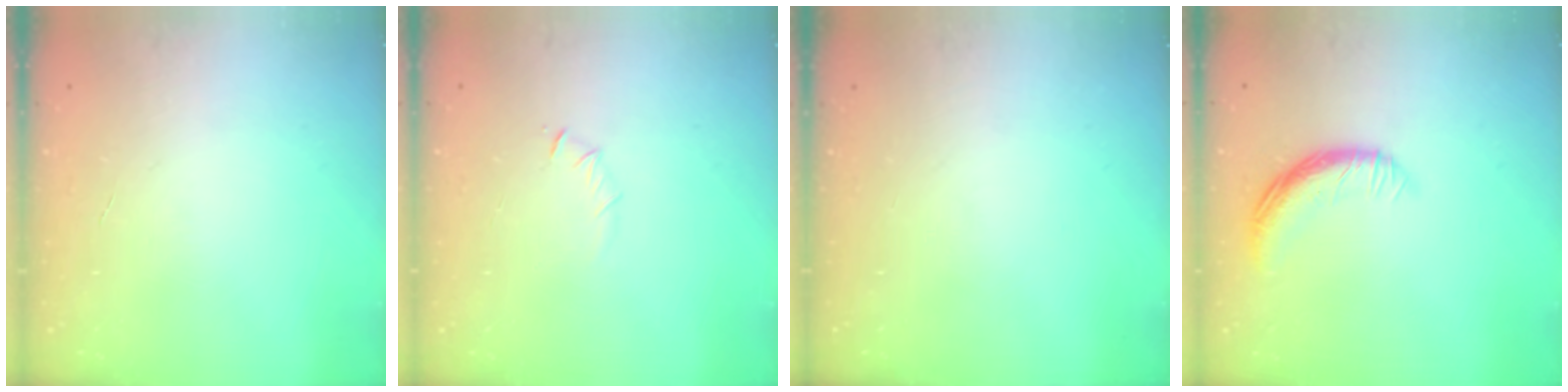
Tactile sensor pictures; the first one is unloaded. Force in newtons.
{"total": 3.5, "press": 3.3, "slide": 1.1}
{"total": 0.0}
{"total": 11.5, "press": 11.5, "slide": 0.6}